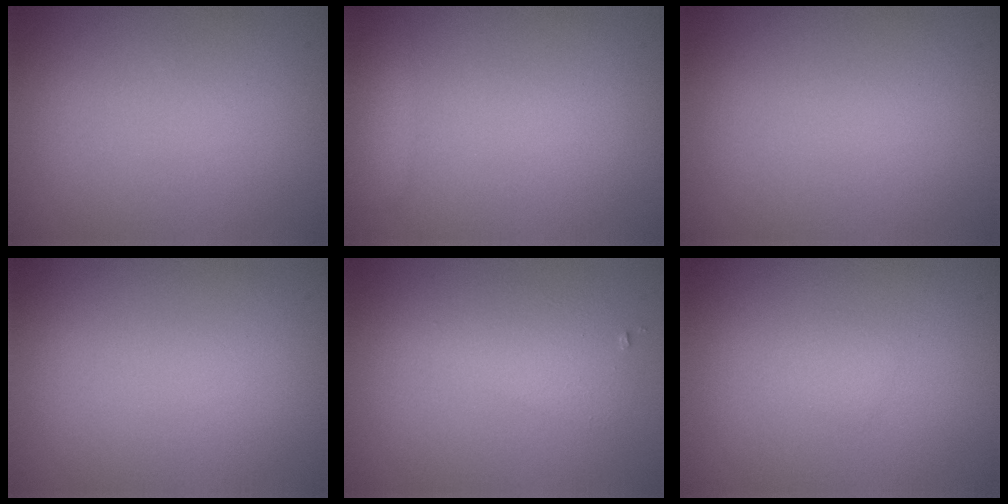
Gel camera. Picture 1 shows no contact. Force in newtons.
{"total": 1.5, "press": 1.5, "slide": 0.1}
{"total": 0.0}
{"total": 0.0}
{"total": 2.2, "press": 2.2, "slide": 0.1}
{"total": 0.8, "press": 0.8, "slide": 0.1}